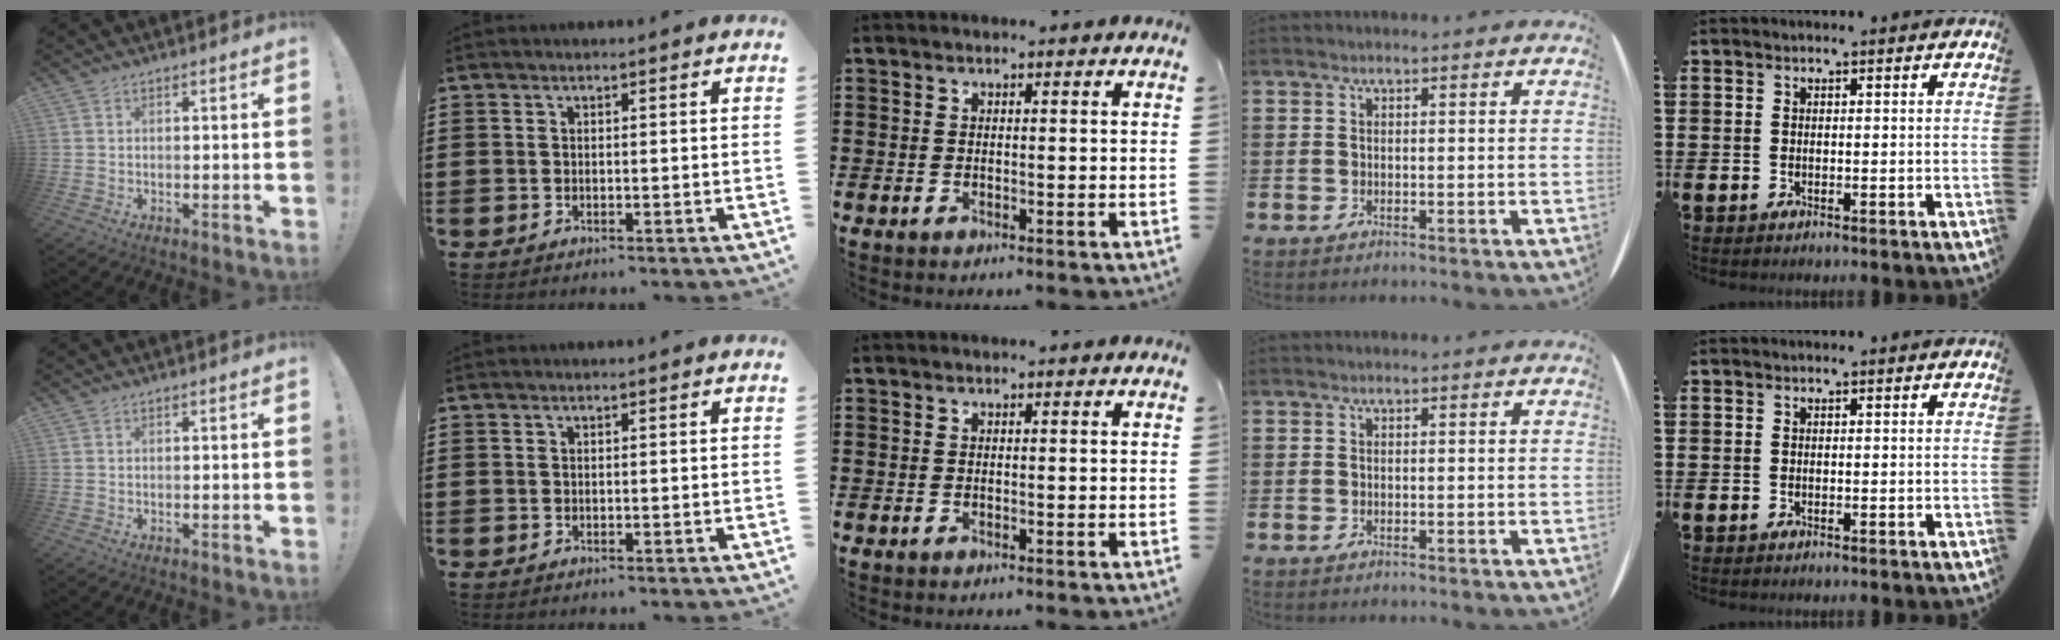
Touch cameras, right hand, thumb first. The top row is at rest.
{}